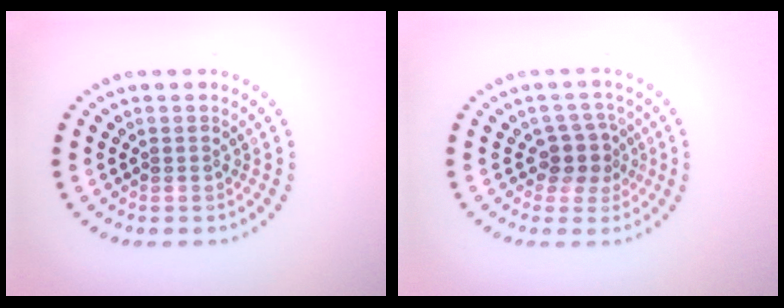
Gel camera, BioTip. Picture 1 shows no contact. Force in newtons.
{"total": 2.5, "press": 2.0, "slide": 1.6}